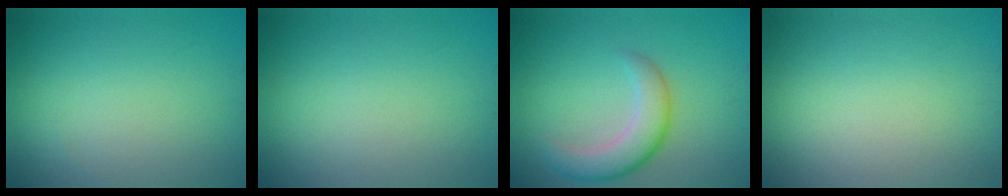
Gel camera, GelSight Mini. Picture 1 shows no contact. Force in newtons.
{"total": 0.0}
{"total": 4.2, "press": 4.2, "slide": 0.3}
{"total": 0.0}